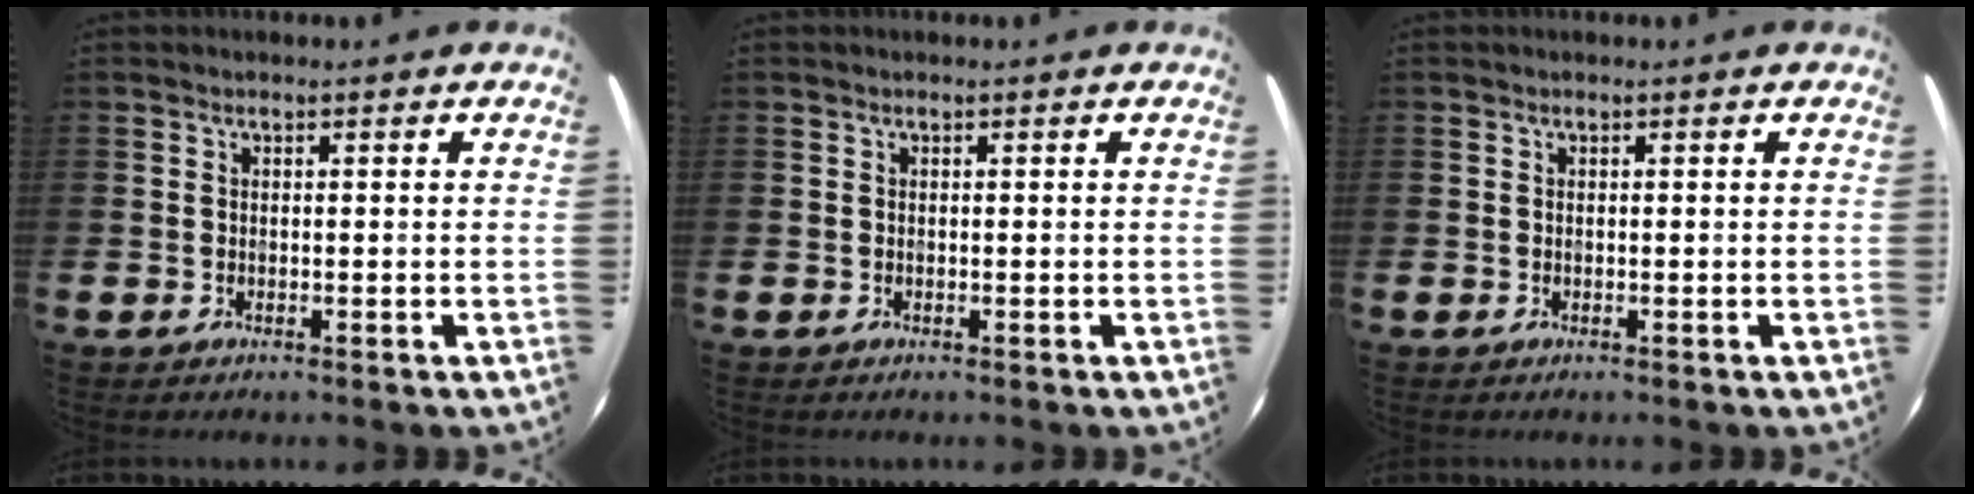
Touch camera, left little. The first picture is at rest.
{"total": 0.0}
{"total": 0.0}